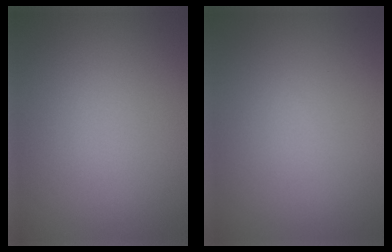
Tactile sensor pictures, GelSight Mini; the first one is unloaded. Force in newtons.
{"total": 0.0}